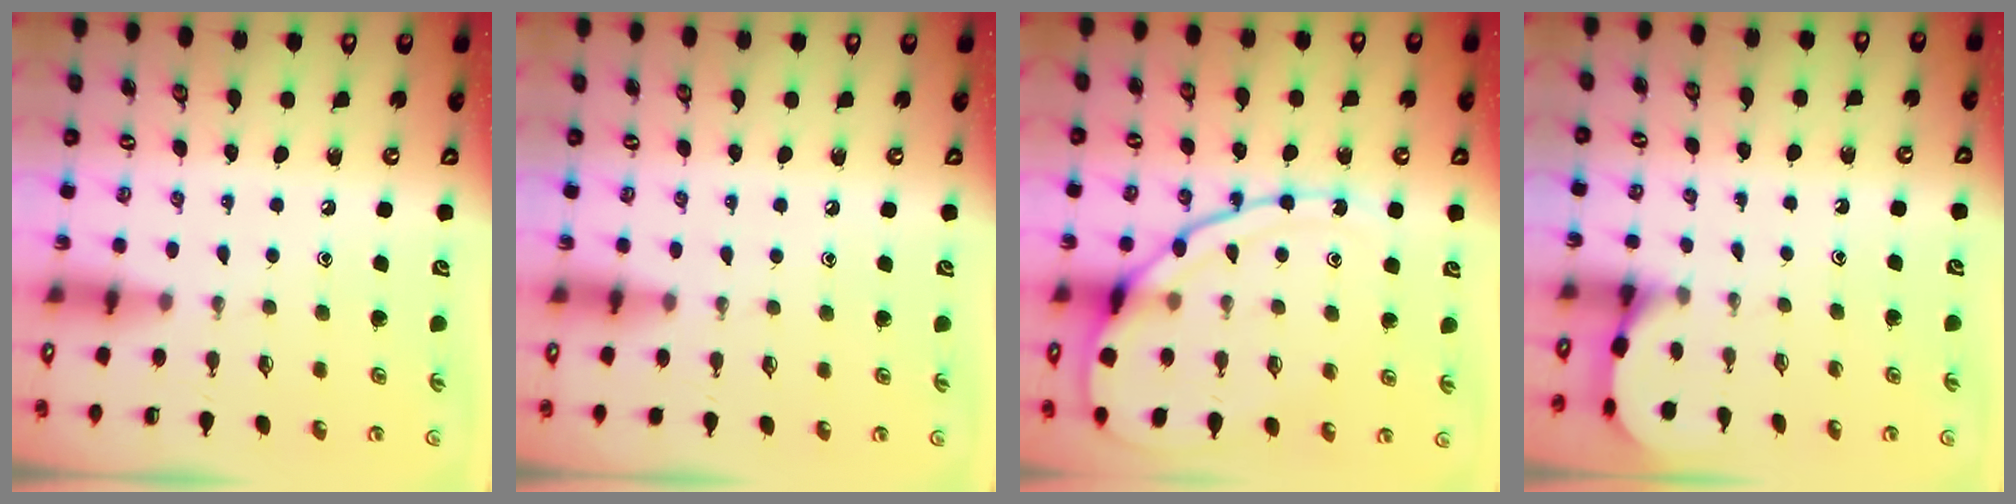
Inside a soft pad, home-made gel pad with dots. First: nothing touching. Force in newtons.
{"total": 3.7, "press": 3.6, "slide": 0.6}
{"total": 15.9, "press": 15.8, "slide": 1.4}
{"total": 1.9, "press": 1.9, "slide": 0.2}